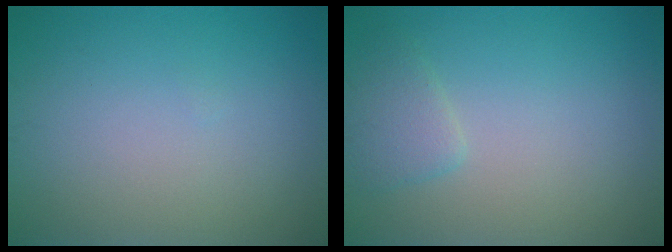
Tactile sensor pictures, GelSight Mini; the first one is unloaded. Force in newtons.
{"total": 1.9, "press": 1.9, "slide": 0.2}